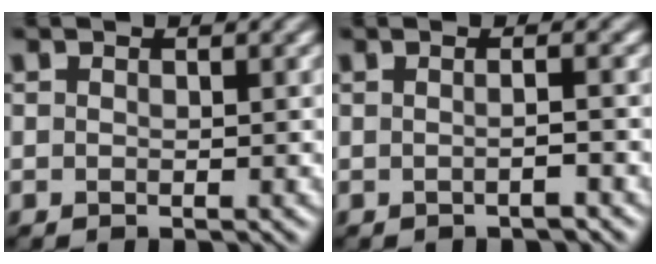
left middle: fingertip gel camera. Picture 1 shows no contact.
{"total": 1.6, "force": [-0.3, 0.4, 1.5], "torque": [-0.016, 0.001, -0.012]}